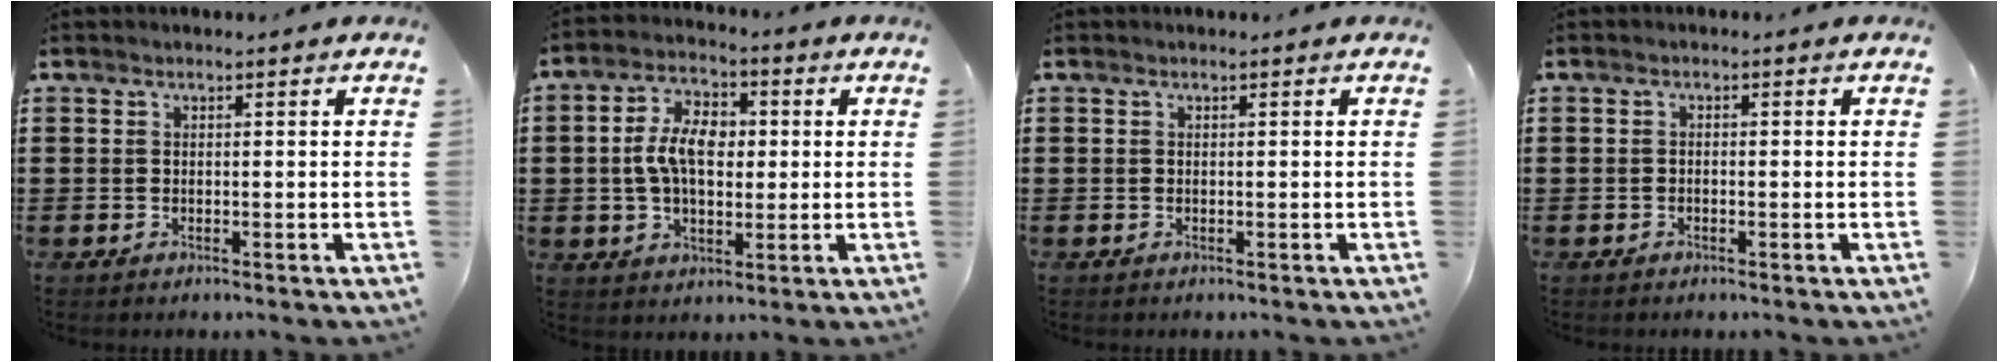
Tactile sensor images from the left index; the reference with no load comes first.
{"total": 8.0, "force": [0.6, 4.7, 6.4], "torque": [-0.142, 0.015, 0.005]}
{"total": 0.0}
{"total": 0.6, "force": [-0.6, 0.2, 0.2], "torque": [-0.007, -0.002, -0.011]}